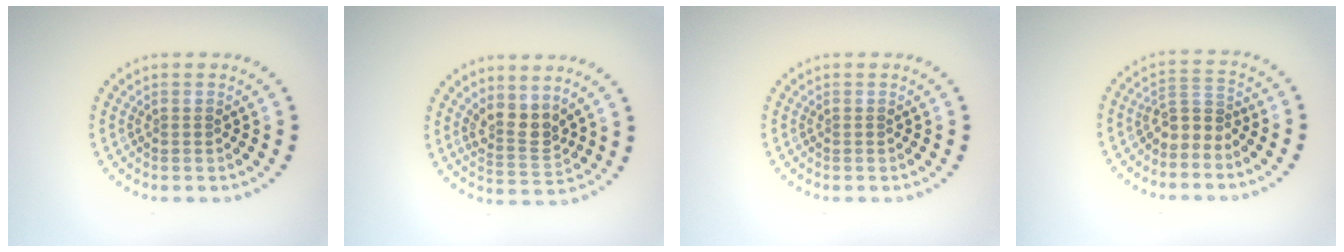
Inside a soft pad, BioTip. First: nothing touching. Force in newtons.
{"total": 2.8, "press": 2.4, "slide": 1.4}
{"total": 0.0}
{"total": 2.3, "press": 1.8, "slide": 1.4}